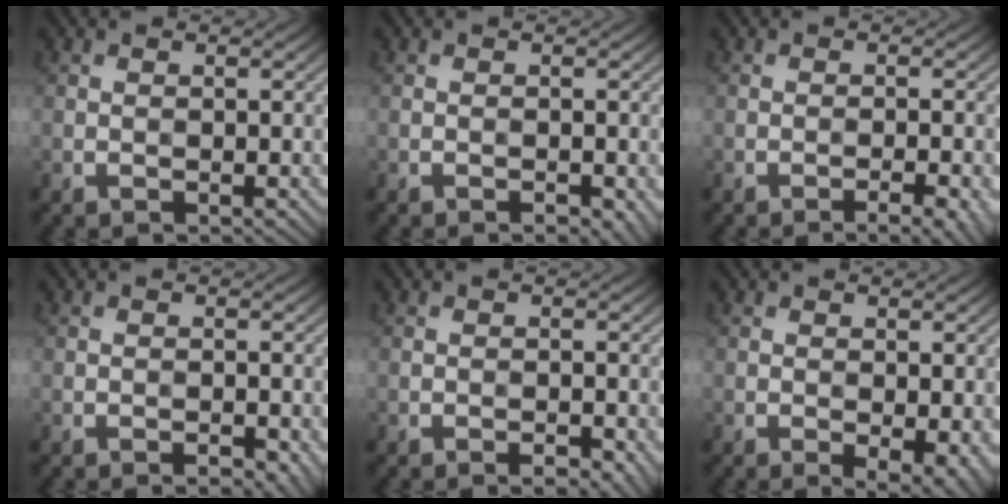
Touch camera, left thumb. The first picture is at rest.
{"total": 1.4, "force": [-0.8, 0.4, 1.1], "torque": [-0.014, 0.003, -0.010]}
{"total": 3.9, "force": [-2.3, 0.6, 3.1], "torque": [-0.044, 0.011, -0.033]}
{"total": 1.9, "force": [-1.0, 0.4, 1.5], "torque": [-0.020, 0.004, -0.013]}
{"total": 2.0, "force": [-1.1, 0.6, 1.6], "torque": [-0.021, 0.003, -0.015]}
{"total": 3.5, "force": [-1.1, 1.2, 3.1], "torque": [-0.043, -0.006, -0.011]}